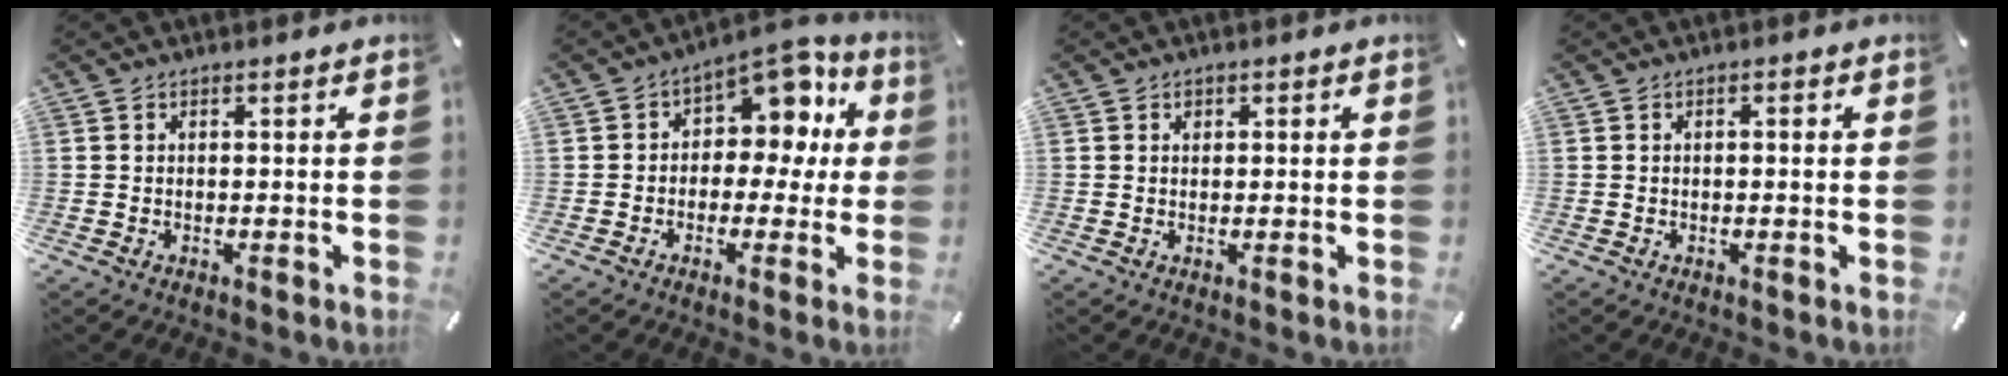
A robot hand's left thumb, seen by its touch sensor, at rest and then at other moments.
{"total": 8.9, "force": [4.0, 6.5, 4.7], "torque": [-0.054, -0.036, 0.068]}
{"total": 0.7, "force": [0.3, 0.7, 0.1], "torque": [0.007, -0.001, 0.003]}
{"total": 0.7, "force": [-0.1, 0.2, 0.7], "torque": [-0.013, 0.000, -0.002]}